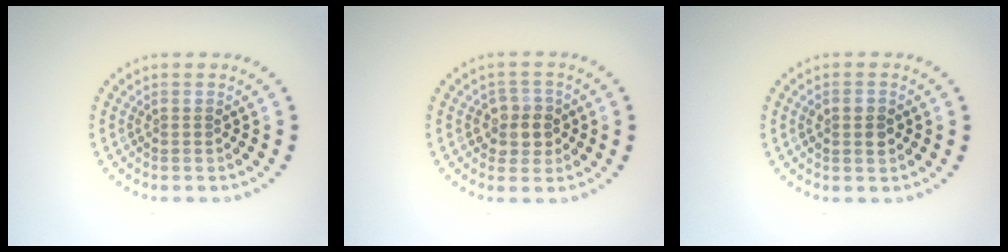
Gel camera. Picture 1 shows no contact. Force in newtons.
{"total": 2.6, "press": 2.4, "slide": 1.0}
{"total": 1.7, "press": 1.7, "slide": 0.1}